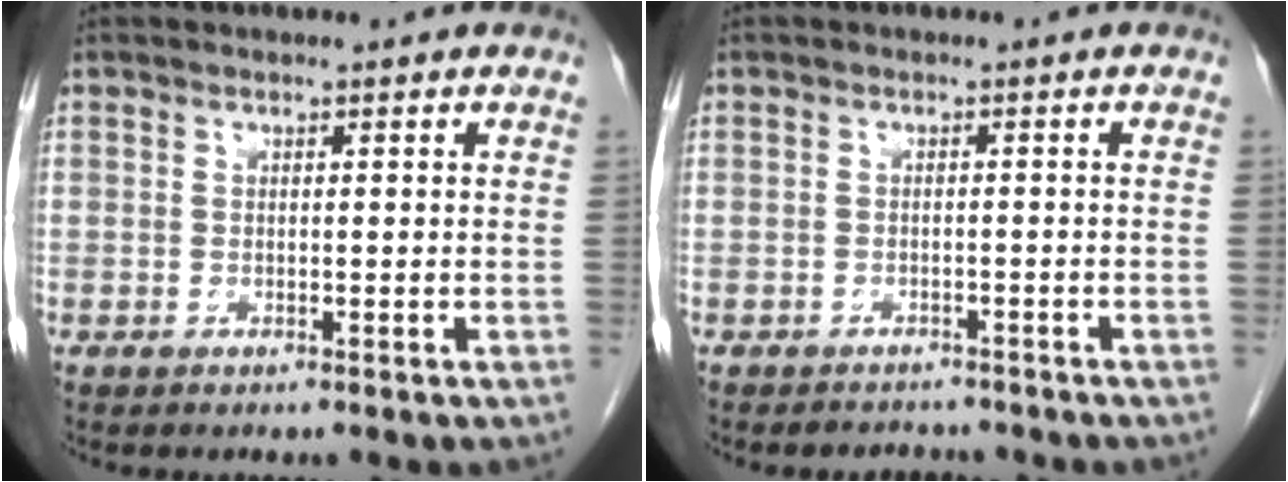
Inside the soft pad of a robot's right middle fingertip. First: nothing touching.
{"total": 3.0, "force": [-2.7, 1.1, 0.1], "torque": [-0.004, -0.002, -0.036]}